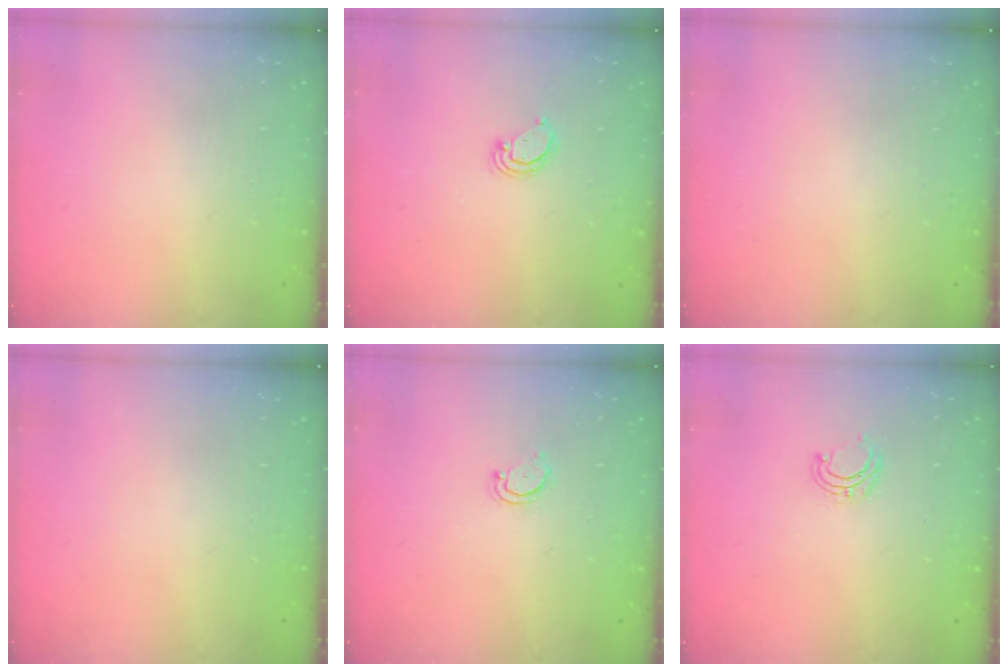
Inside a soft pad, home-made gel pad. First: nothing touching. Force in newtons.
{"total": 2.8, "press": 2.8, "slide": 0.2}
{"total": 0.0}
{"total": 0.0}
{"total": 3.0, "press": 3.0, "slide": 0.2}
{"total": 4.6, "press": 4.5, "slide": 0.5}